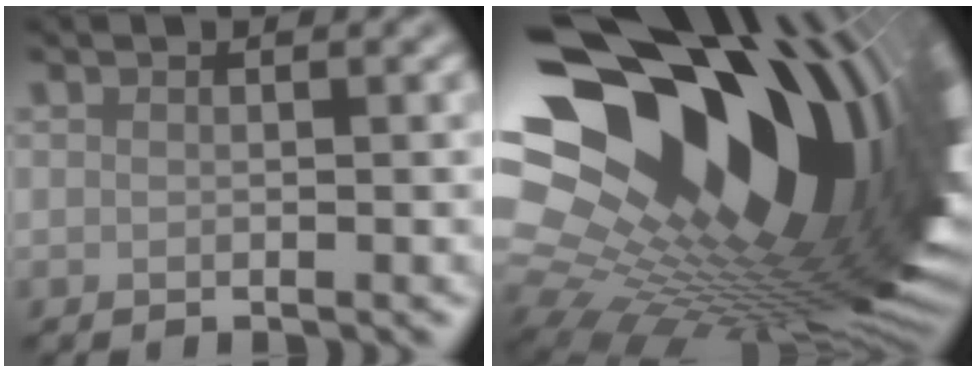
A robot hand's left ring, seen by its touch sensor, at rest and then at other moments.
{"total": 21.6, "force": [4.3, 12.4, 17.2], "torque": [-0.276, -0.051, 0.107]}